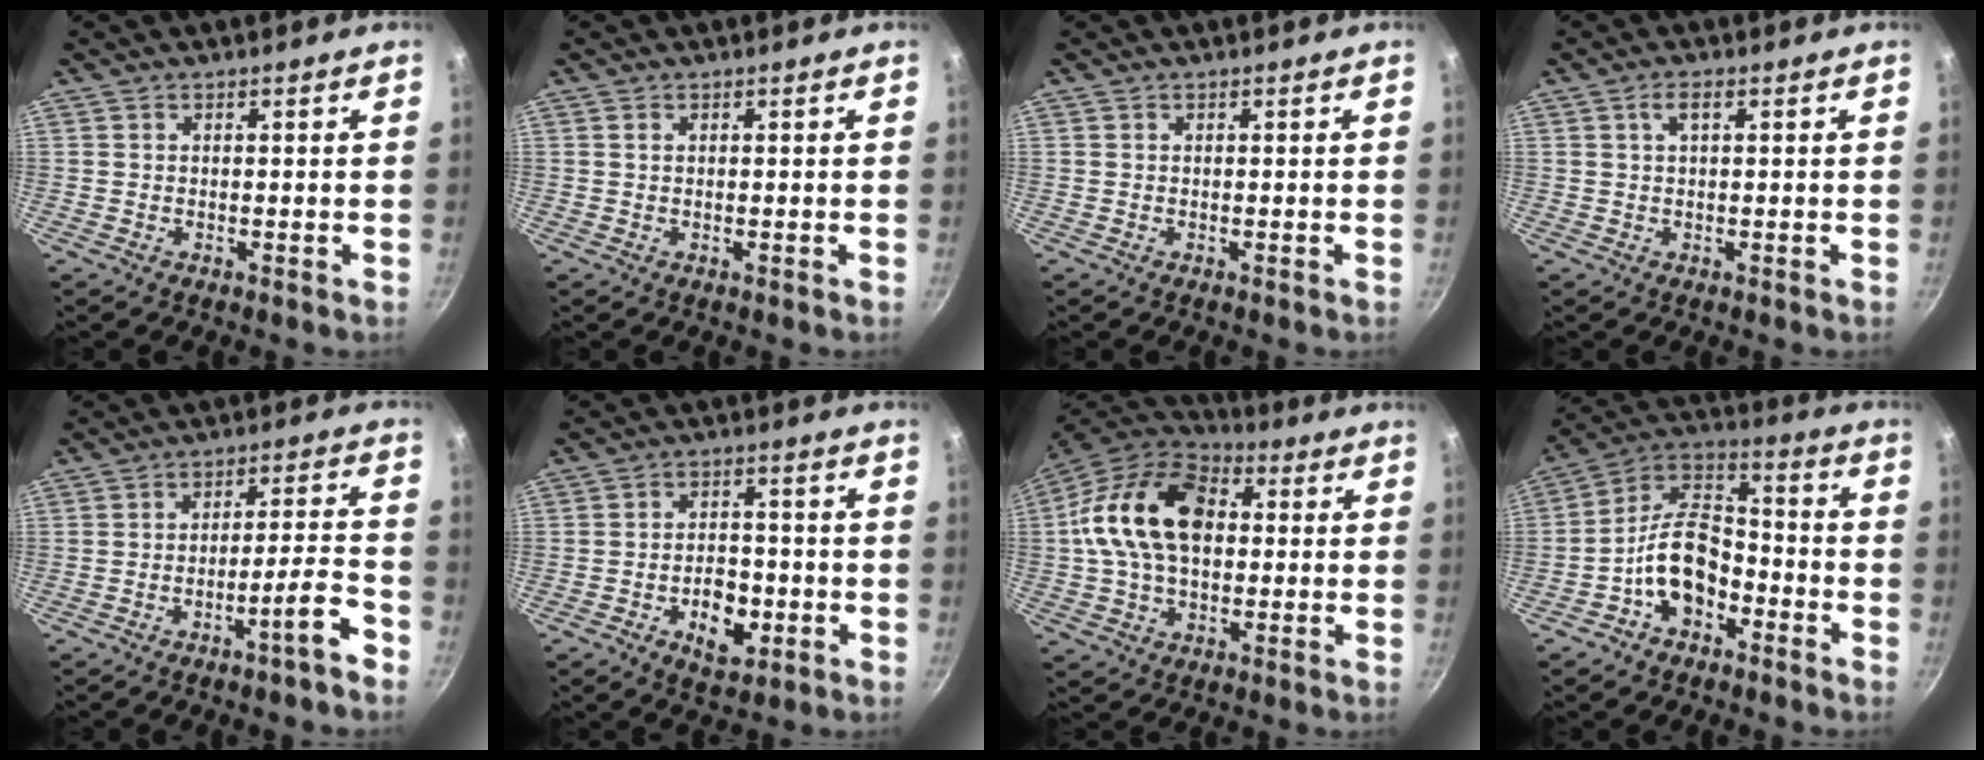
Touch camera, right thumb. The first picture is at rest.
{"total": 0.6, "force": [0.3, 0.3, 0.4], "torque": [-0.009, 0.000, 0.005]}
{"total": 0.0}
{"total": 2.3, "force": [0.8, 0.8, 1.9], "torque": [-0.038, 0.004, 0.017]}
{"total": 7.4, "force": [-4.7, 0.4, 5.8], "torque": [-0.084, 0.046, -0.062]}
{"total": 8.5, "force": [-2.9, 5.2, 6.1], "torque": [-0.073, 0.017, -0.042]}
{"total": 19.1, "force": [2.0, 12.7, 14.0], "torque": [-0.231, 0.029, 0.019]}
{"total": 12.9, "force": [-5.1, 8.2, 8.4], "torque": [-0.124, 0.065, -0.107]}